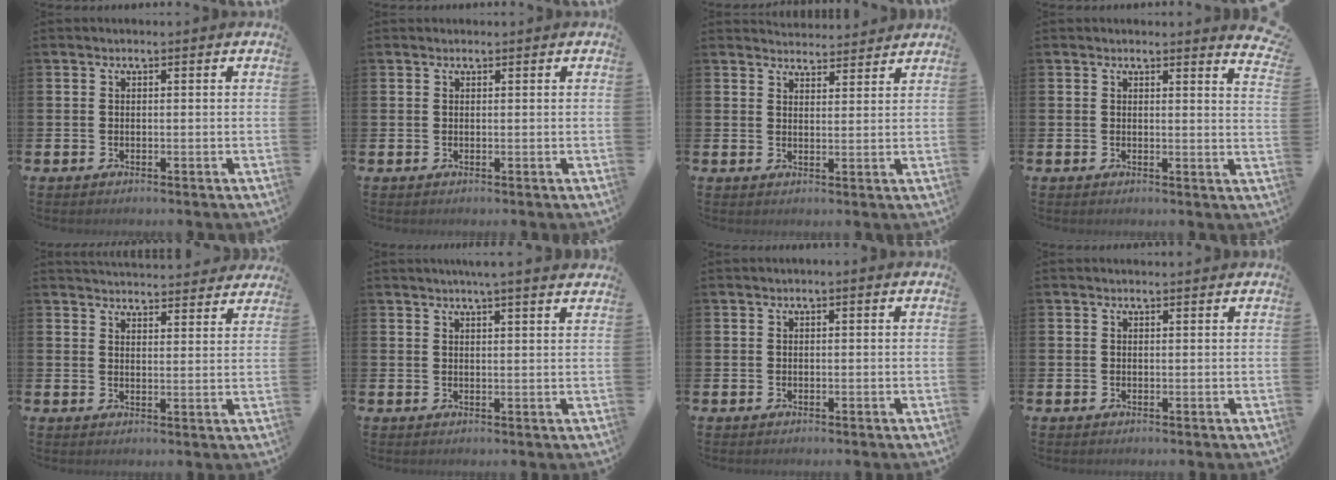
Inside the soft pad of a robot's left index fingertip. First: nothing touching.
{"total": 0.6, "force": [0.5, 0.3, 0.0], "torque": [0.009, -0.001, 0.007]}
{"total": 3.7, "force": [3.6, 0.6, -0.4], "torque": [-0.001, -0.021, 0.067]}
{"total": 2.3, "force": [2.3, 0.0, 0.3], "torque": [0.006, -0.020, 0.037]}
{"total": 4.5, "force": [4.5, 0.5, 0.0], "torque": [-0.001, -0.031, 0.080]}
{"total": 3.3, "force": [3.1, -0.7, 0.7], "torque": [-0.018, -0.015, 0.056]}
{"total": 0.0}
{"total": 0.7, "force": [0.7, 0.0, 0.0], "torque": [0.006, -0.003, 0.012]}